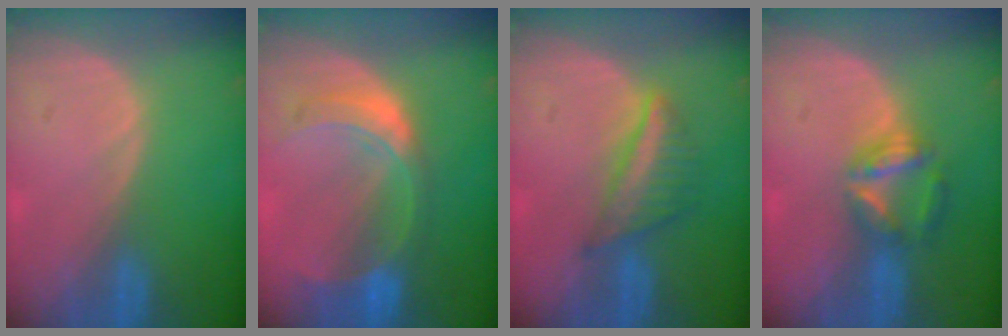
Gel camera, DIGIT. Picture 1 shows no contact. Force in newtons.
{"total": 7.7, "press": 6.8, "slide": 3.7}
{"total": 5.6, "press": 5.5, "slide": 1.1}
{"total": 5.7, "press": 5.4, "slide": 2.0}